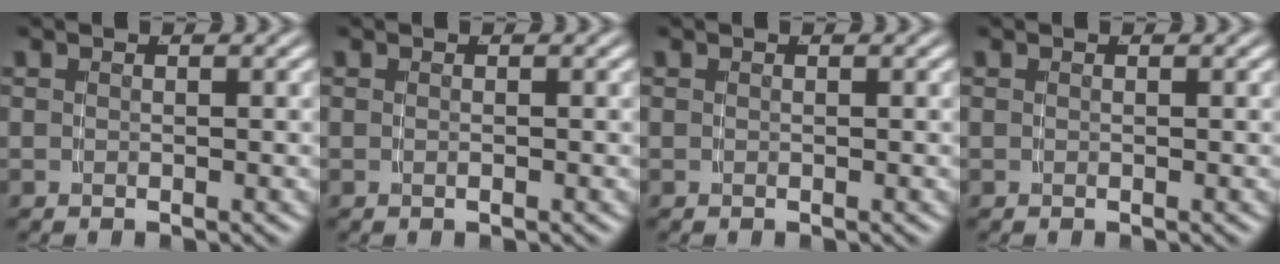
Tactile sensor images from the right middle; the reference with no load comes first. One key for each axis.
{"total": 0.0}
{"total": 0.0}
{"total": 0.0}